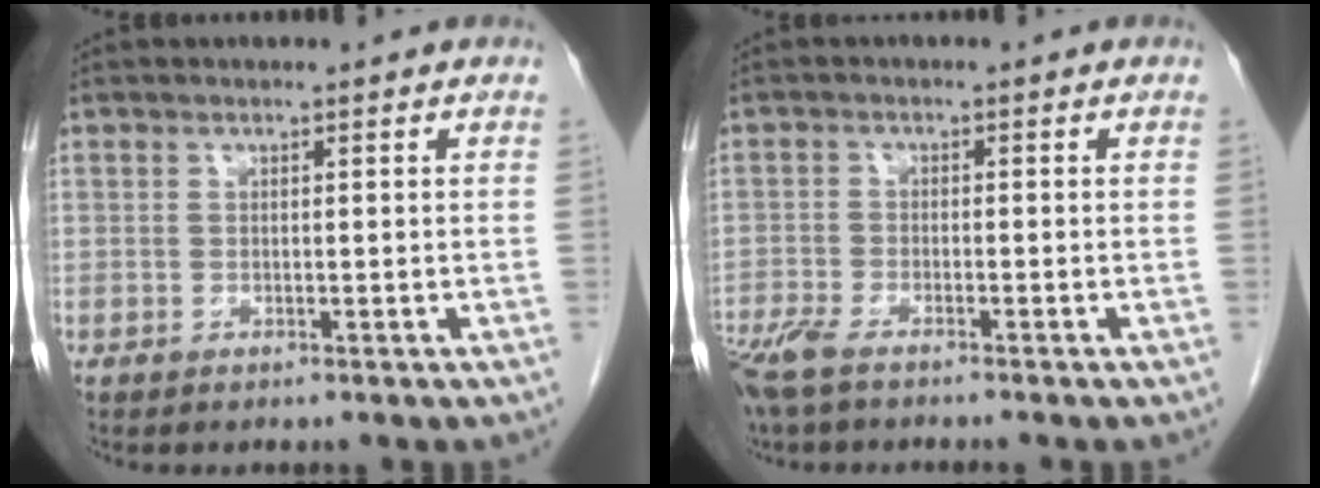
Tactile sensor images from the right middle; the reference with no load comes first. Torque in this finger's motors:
{"motor_torque": [1.16, -0.98, 0.19, 0.08]}